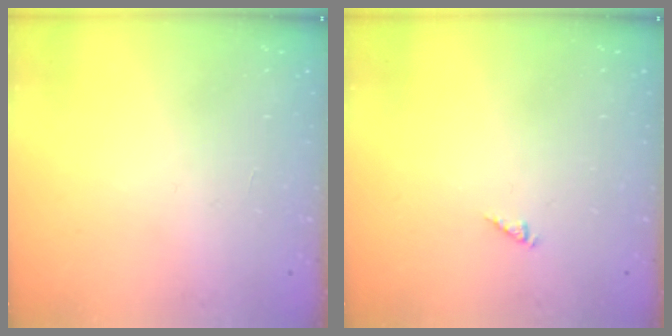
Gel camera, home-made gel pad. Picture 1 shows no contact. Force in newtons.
{"total": 0.0}